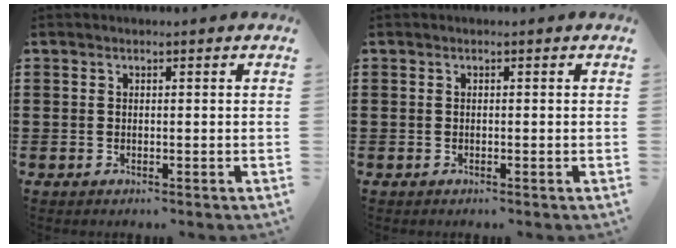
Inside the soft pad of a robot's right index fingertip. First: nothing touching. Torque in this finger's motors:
{"motor_torque": [0.00, 0.00, 0.00, 0.00]}